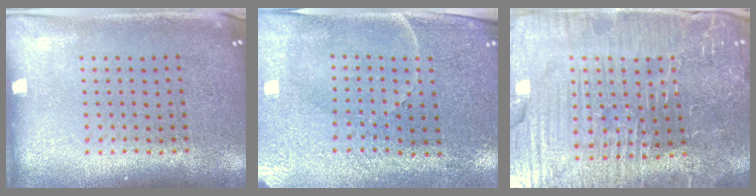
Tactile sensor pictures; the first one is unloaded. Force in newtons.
{"total": 3.4, "press": 3.2, "slide": 1.0}
{"total": 5.3, "press": 5.1, "slide": 1.4}